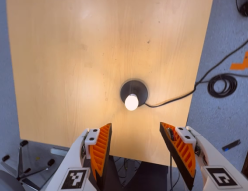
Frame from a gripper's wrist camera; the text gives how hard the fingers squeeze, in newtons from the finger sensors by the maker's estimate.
{"total": 0.0}